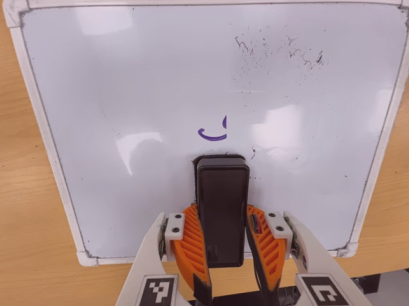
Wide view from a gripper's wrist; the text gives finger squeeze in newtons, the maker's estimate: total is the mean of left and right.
{"total": 9.7, "left": 7.7, "right": 11.7}